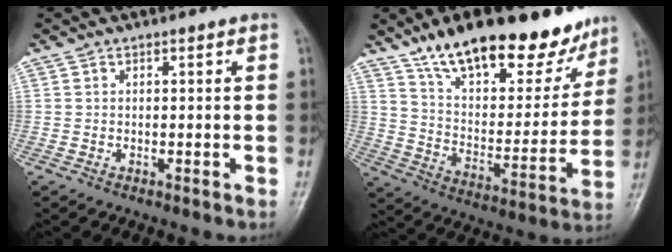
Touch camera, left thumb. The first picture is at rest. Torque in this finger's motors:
{"motor_torque": [1.16, 1.13, 1.52, -1.26, 0.40]}